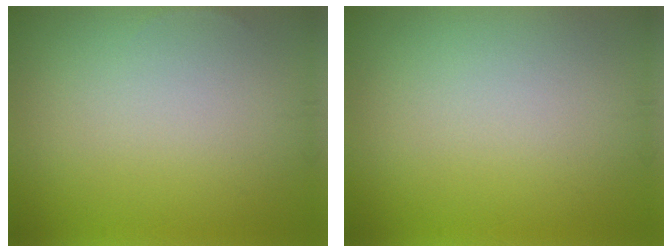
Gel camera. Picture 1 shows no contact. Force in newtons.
{"total": 0.0}